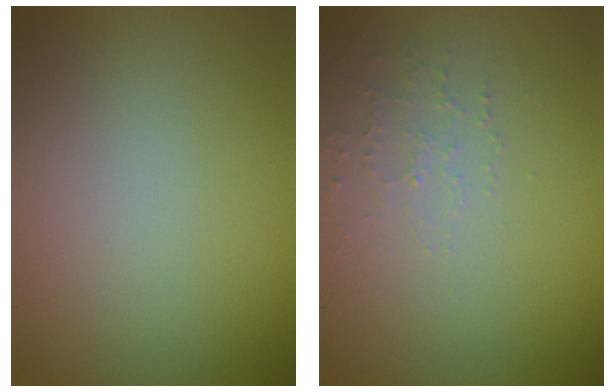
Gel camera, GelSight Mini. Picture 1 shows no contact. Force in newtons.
{"total": 1.5, "press": 1.5, "slide": 0.5}